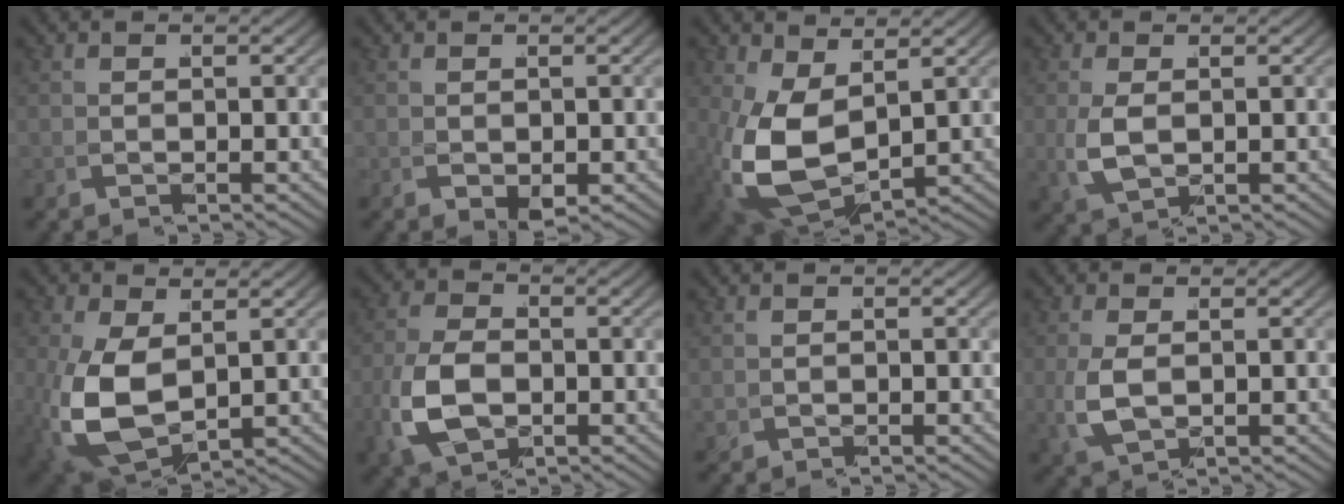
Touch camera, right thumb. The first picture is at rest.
{"total": 2.0, "force": [-0.2, 1.2, 1.5], "torque": [-0.033, -0.011, 0.005]}
{"total": 8.9, "force": [-0.6, 5.7, 6.9], "torque": [-0.195, -0.059, 0.028]}
{"total": 3.3, "force": [0.3, 2.0, 2.6], "torque": [-0.082, -0.011, 0.021]}
{"total": 8.7, "force": [-0.9, 5.7, 6.5], "torque": [-0.184, -0.050, 0.020]}
{"total": 6.6, "force": [-0.8, 4.4, 4.9], "torque": [-0.124, -0.020, 0.003]}
{"total": 0.8, "force": [0.0, 0.7, 0.3], "torque": [-0.017, -0.004, 0.007]}
{"total": 3.6, "force": [0.2, 2.2, 2.8], "torque": [-0.089, -0.012, 0.022]}